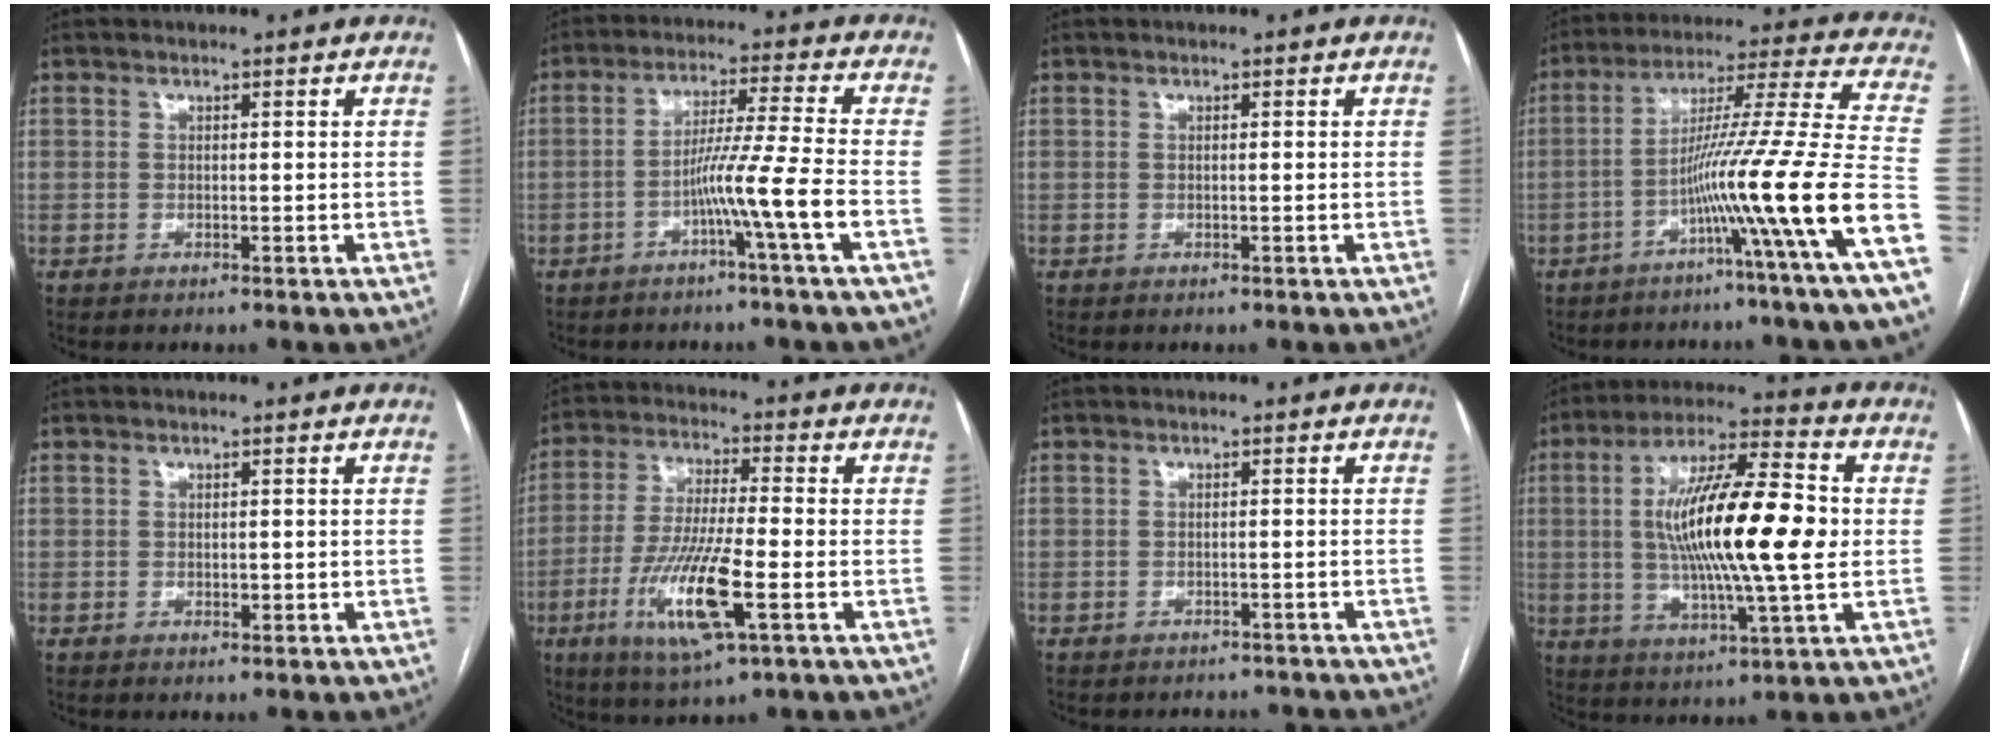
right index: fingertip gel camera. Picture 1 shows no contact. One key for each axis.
{"total": 8.4, "fx": -3.3, "fy": -2.3, "fz": 7.3, "tx": -0.129, "ty": 0.002, "tz": -0.063}
{"total": 0.0}
{"total": 20.9, "fx": -7.3, "fy": -3.1, "fz": 19.4, "tx": -0.297, "ty": -0.010, "tz": -0.131}
{"total": 0.8, "fx": -0.1, "fy": 0.5, "fz": 0.6, "tx": -0.008, "ty": -0.001, "tz": 0.001}
{"total": 13.1, "fx": -4.4, "fy": 1.4, "fz": 12.2, "tx": -0.249, "ty": -0.021, "tz": -0.079}
{"total": 5.8, "fx": -5.4, "fy": 2.0, "fz": 0.8, "tx": -0.004, "ty": 0.005, "tz": -0.054}
{"total": 18.4, "fx": 0.4, "fy": 2.3, "fz": 18.2, "tx": -0.325, "ty": 0.007, "tz": 0.002}